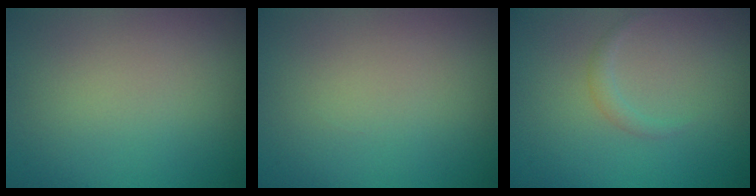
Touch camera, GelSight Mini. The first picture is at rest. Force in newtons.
{"total": 0.0}
{"total": 0.9, "press": 0.9, "slide": 0.0}